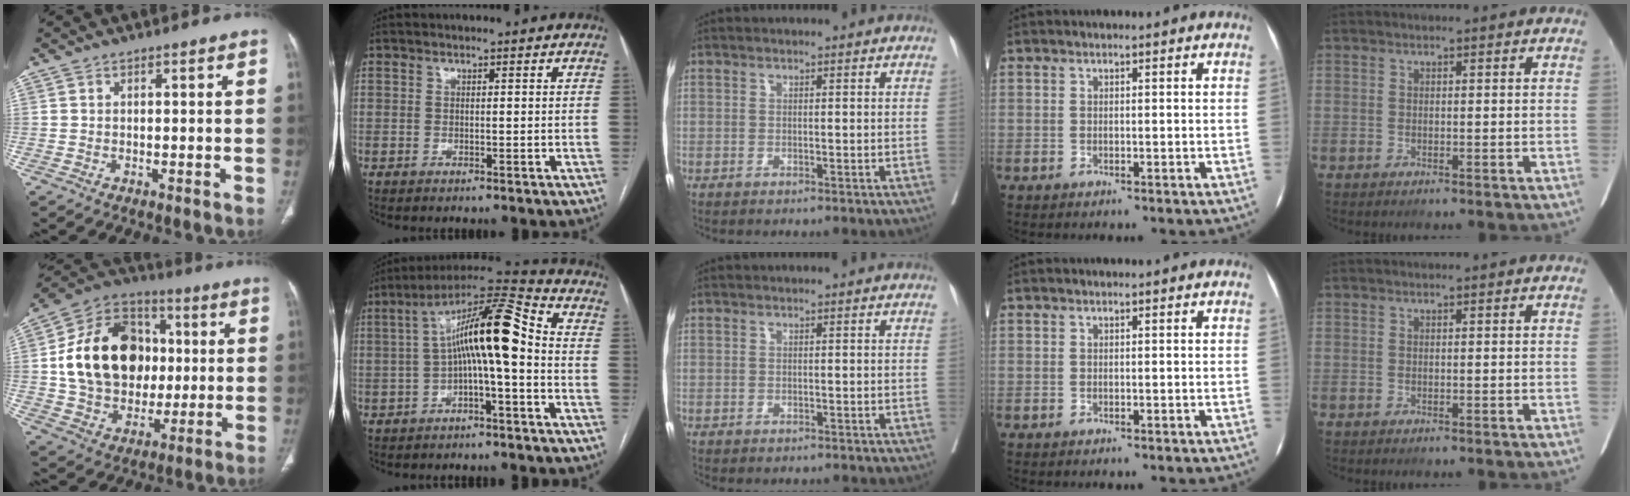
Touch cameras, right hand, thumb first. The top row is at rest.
{"thumb": {"total": 22.7, "force": [2.0, 17.4, 14.4], "torque": [-0.224, 0.020, 0.043]}, "index": {"total": 13.1, "force": [-0.3, 1.8, 13.0], "torque": [-0.222, 0.044, -0.009]}, "middle": {"total": 1.7, "force": [-1.5, 0.6, 0.4], "torque": [-0.009, -0.004, -0.021]}}